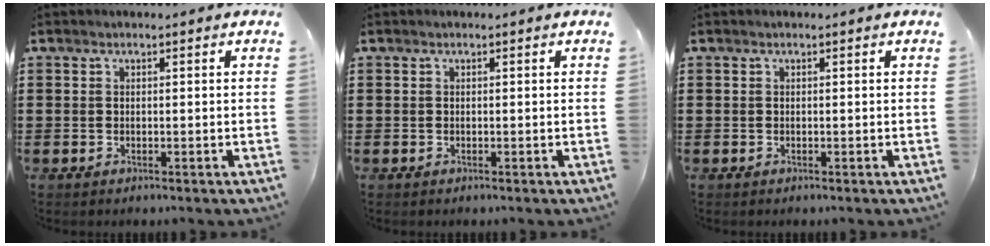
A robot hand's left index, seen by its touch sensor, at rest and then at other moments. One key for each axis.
{"total": 0.0}
{"total": 0.0}